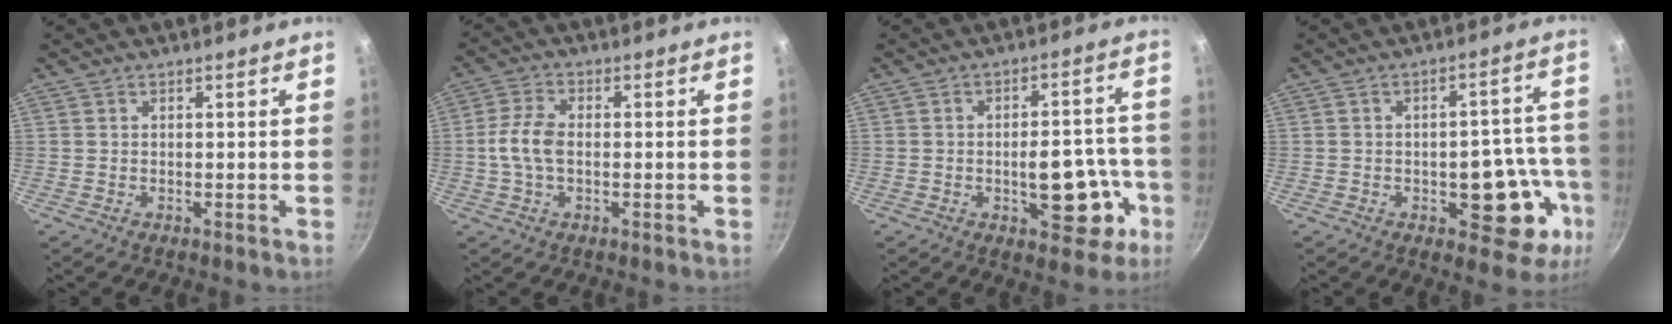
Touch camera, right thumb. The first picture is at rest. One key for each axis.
{"total": 6.5, "fx": -0.4, "fy": 3.6, "fz": 5.3, "tx": -0.112, "ty": 0.015, "tz": -0.014}
{"total": 12.9, "fx": -4.1, "fy": 6.5, "fz": 10.4, "tx": -0.087, "ty": 0.035, "tz": -0.051}
{"total": 14.1, "fx": -4.6, "fy": 7.6, "fz": 11.0, "tx": -0.067, "ty": 0.034, "tz": -0.055}